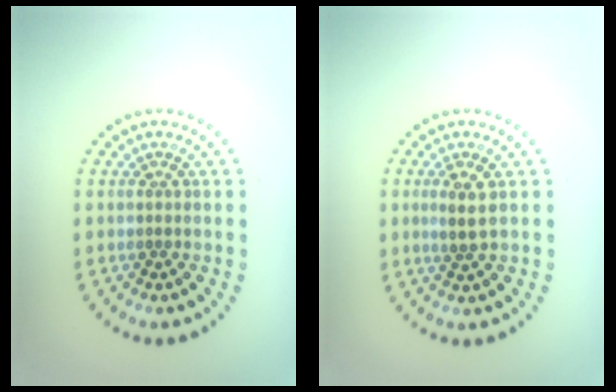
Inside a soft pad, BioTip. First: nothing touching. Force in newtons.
{"total": 1.8, "press": 1.6, "slide": 0.9}